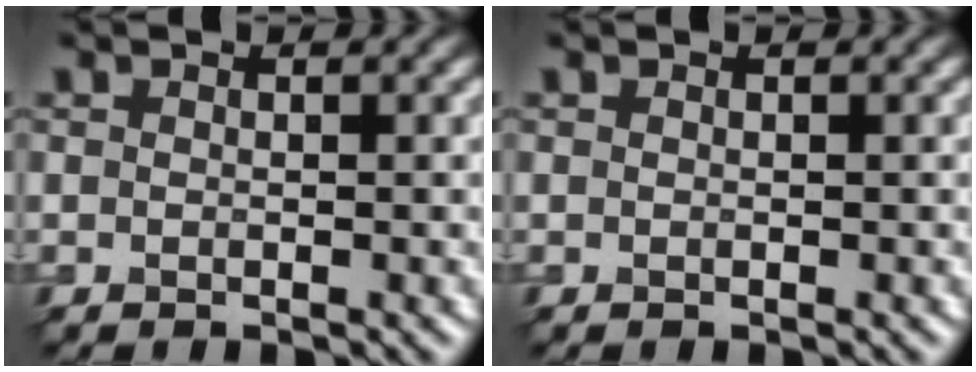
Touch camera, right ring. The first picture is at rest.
{"total": 0.0}